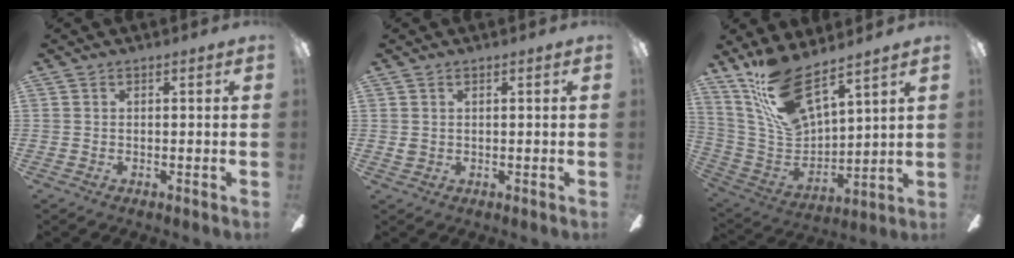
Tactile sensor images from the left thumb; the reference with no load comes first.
{"total": 1.3, "force": [0.6, 0.9, 0.7], "torque": [-0.015, 0.004, 0.010]}
{"total": 17.4, "force": [12.8, 6.0, 10.1], "torque": [-0.226, -0.081, 0.233]}